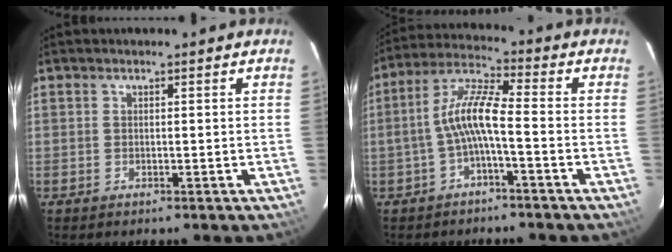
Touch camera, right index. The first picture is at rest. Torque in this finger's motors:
{"motor_torque": [1.37, -0.46, 0.74, 0.20]}